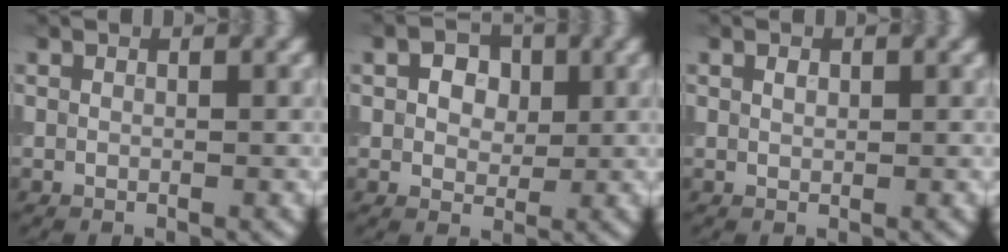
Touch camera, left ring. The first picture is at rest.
{"total": 3.3, "force": [1.0, 2.4, 2.1], "torque": [-0.031, 0.005, 0.008]}
{"total": 0.6, "force": [0.3, 0.4, 0.4], "torque": [-0.008, 0.001, 0.006]}